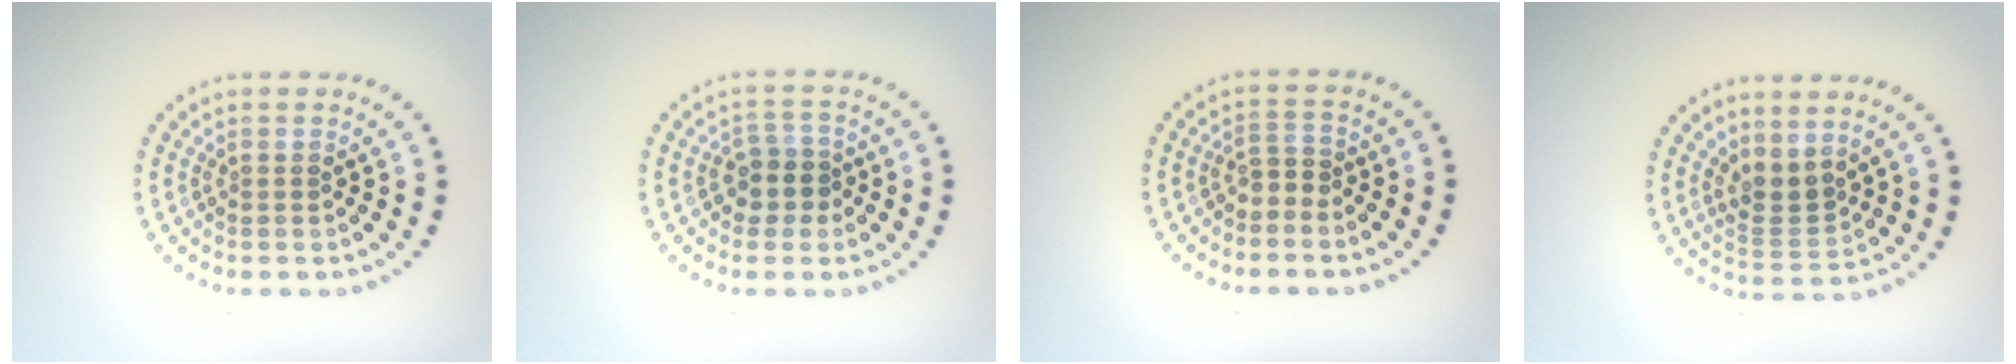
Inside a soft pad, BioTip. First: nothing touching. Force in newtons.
{"total": 2.5, "press": 2.3, "slide": 1.0}
{"total": 1.4, "press": 0.9, "slide": 1.0}
{"total": 2.6, "press": 2.2, "slide": 1.5}